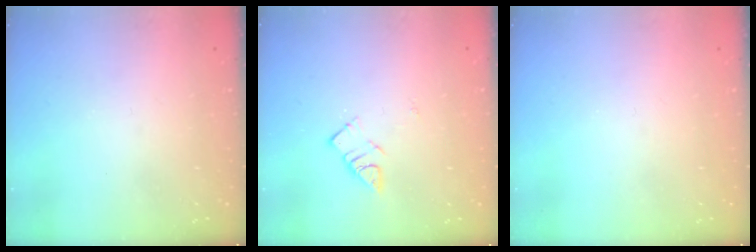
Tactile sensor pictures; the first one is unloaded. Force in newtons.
{"total": 5.0, "press": 5.0, "slide": 0.2}
{"total": 0.0}